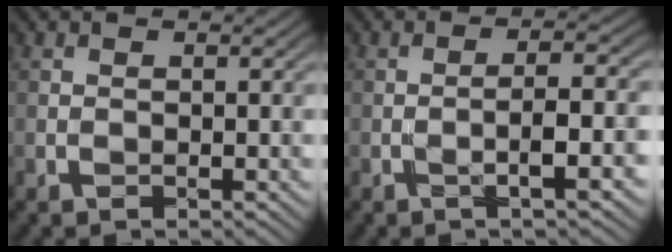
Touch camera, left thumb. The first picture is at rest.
{"total": 2.9, "force": [-1.2, -0.2, 2.6], "torque": [-0.044, 0.012, -0.026]}